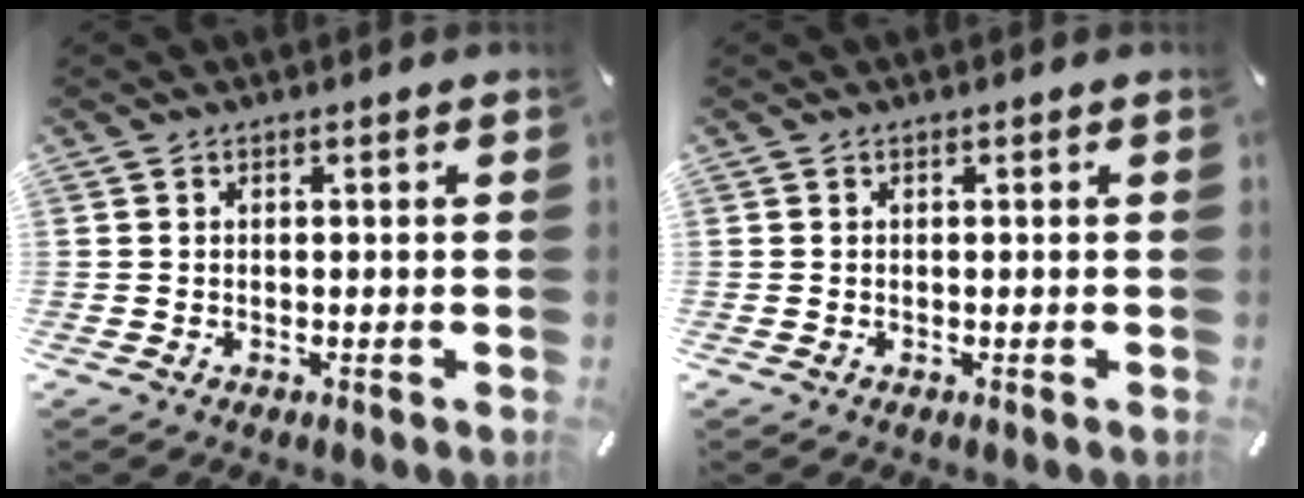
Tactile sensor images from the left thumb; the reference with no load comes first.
{"total": 0.0}